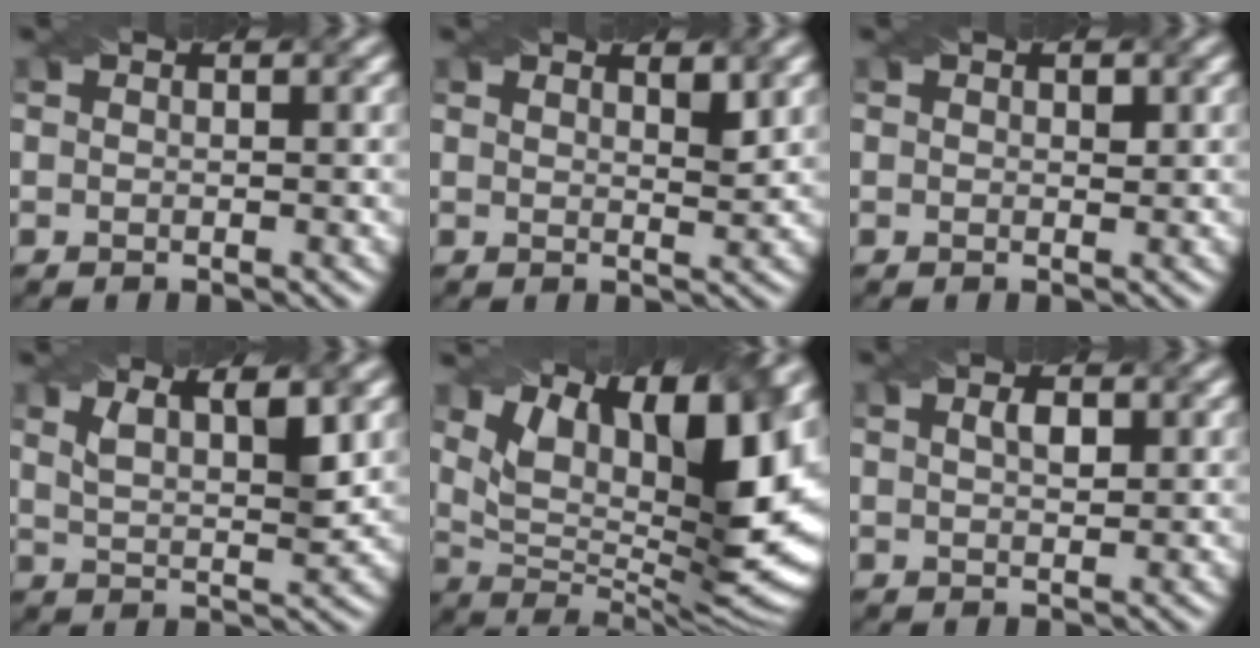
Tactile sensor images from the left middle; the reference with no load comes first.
{"total": 2.0, "force": [1.6, 0.5, 1.2], "torque": [-0.011, -0.007, 0.029]}
{"total": 0.7, "force": [0.3, 0.5, 0.5], "torque": [-0.005, -0.002, 0.004]}
{"total": 4.6, "force": [2.5, 1.5, 3.5], "torque": [-0.053, 0.006, 0.037]}
{"total": 16.9, "force": [7.1, 7.1, 13.5], "torque": [-0.205, 0.026, 0.128]}
{"total": 1.5, "force": [0.6, 0.7, 1.2], "torque": [-0.026, 0.002, 0.012]}